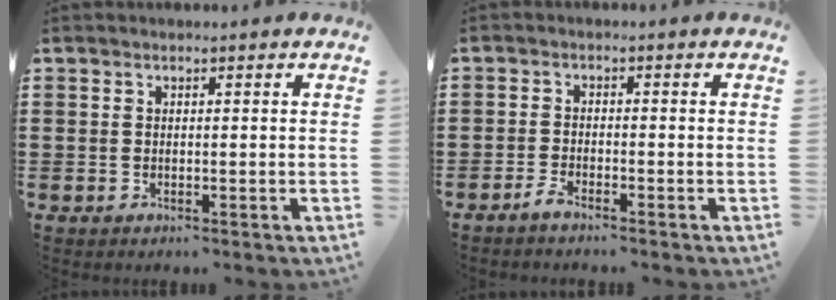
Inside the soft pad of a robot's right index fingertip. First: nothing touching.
{"total": 1.9, "force": [-1.8, 0.0, 0.6], "torque": [-0.014, -0.001, -0.033]}